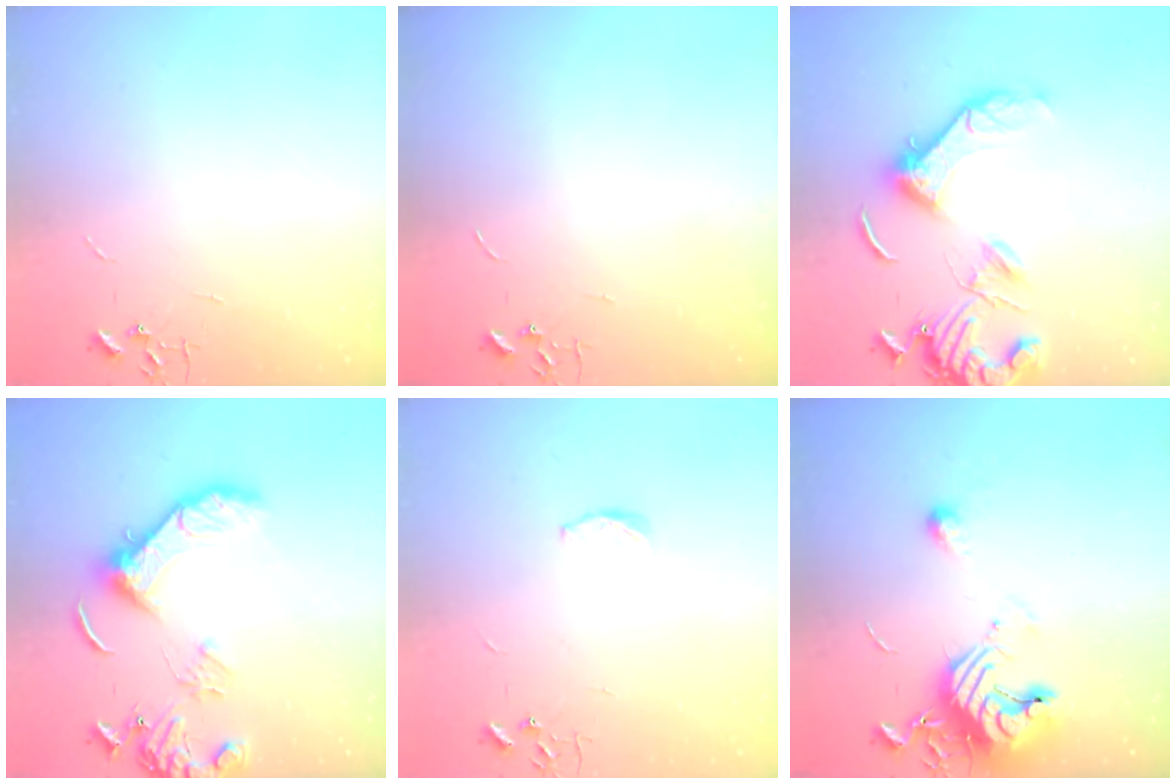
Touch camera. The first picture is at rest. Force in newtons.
{"total": 0.0}
{"total": 15.1, "press": 15.0, "slide": 1.8}
{"total": 14.5, "press": 14.4, "slide": 1.6}
{"total": 3.8, "press": 3.8, "slide": 0.5}
{"total": 12.9, "press": 12.8, "slide": 1.2}